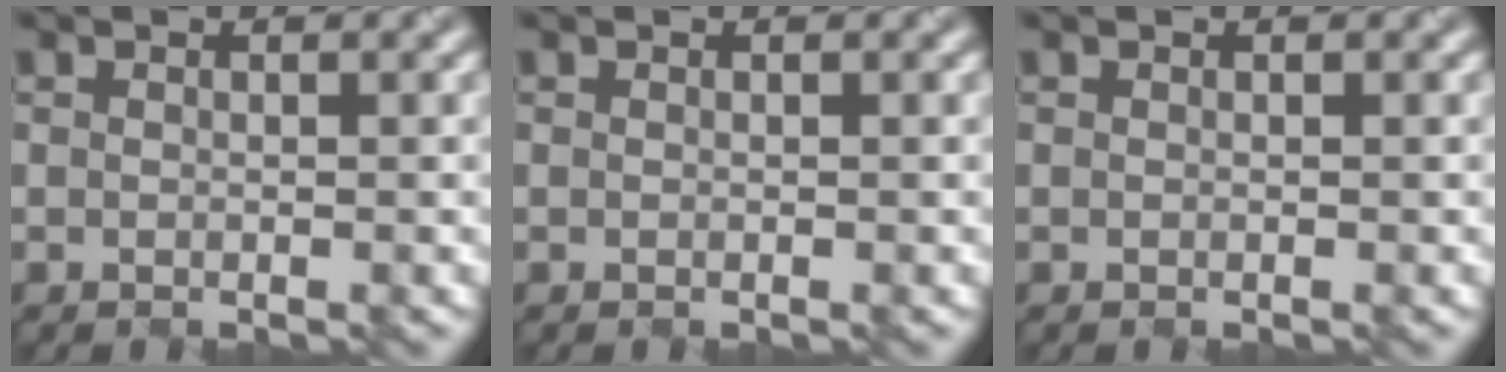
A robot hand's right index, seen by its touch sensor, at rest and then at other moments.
{"total": 0.0}
{"total": 0.0}